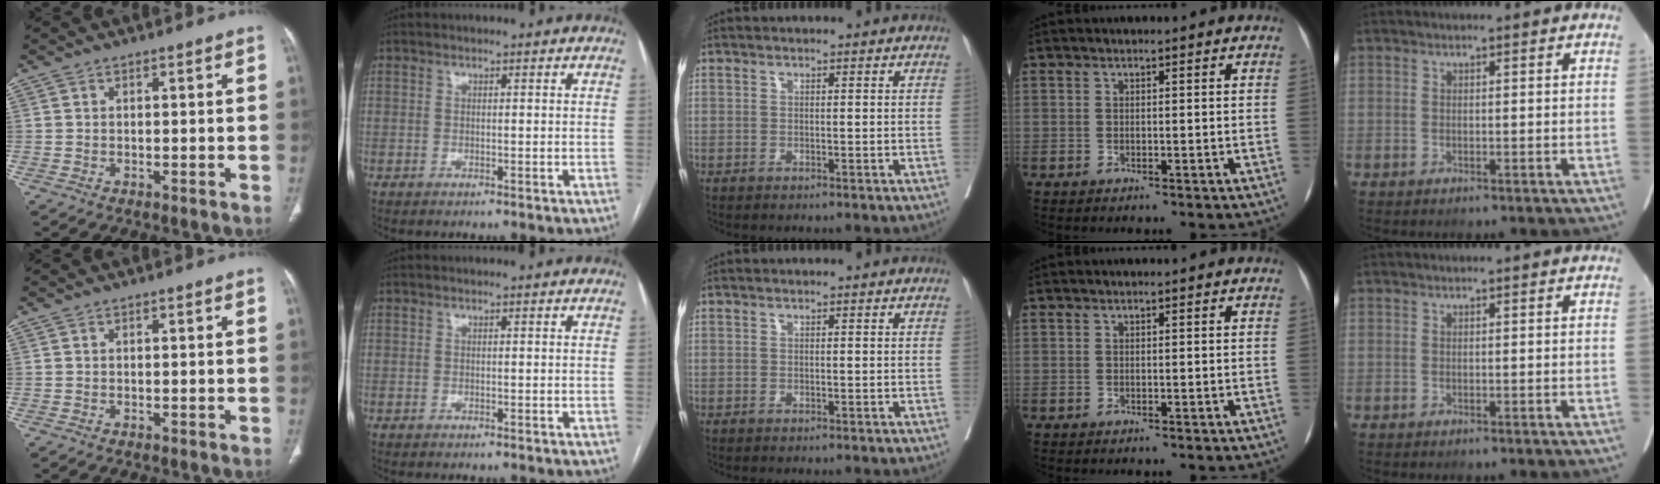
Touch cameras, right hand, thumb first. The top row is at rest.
{}